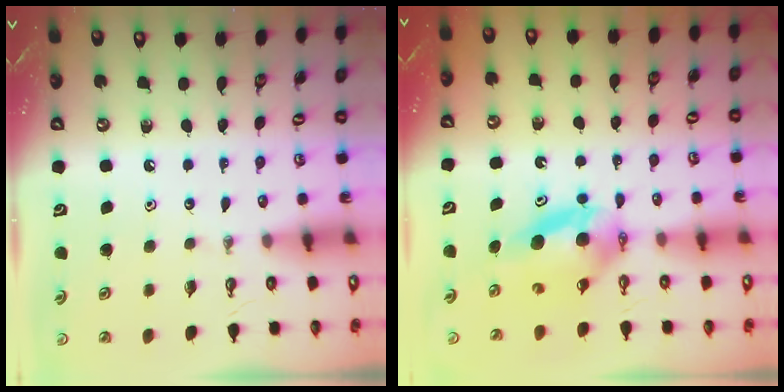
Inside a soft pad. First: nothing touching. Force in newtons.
{"total": 6.9, "press": 5.6, "slide": 4.0}